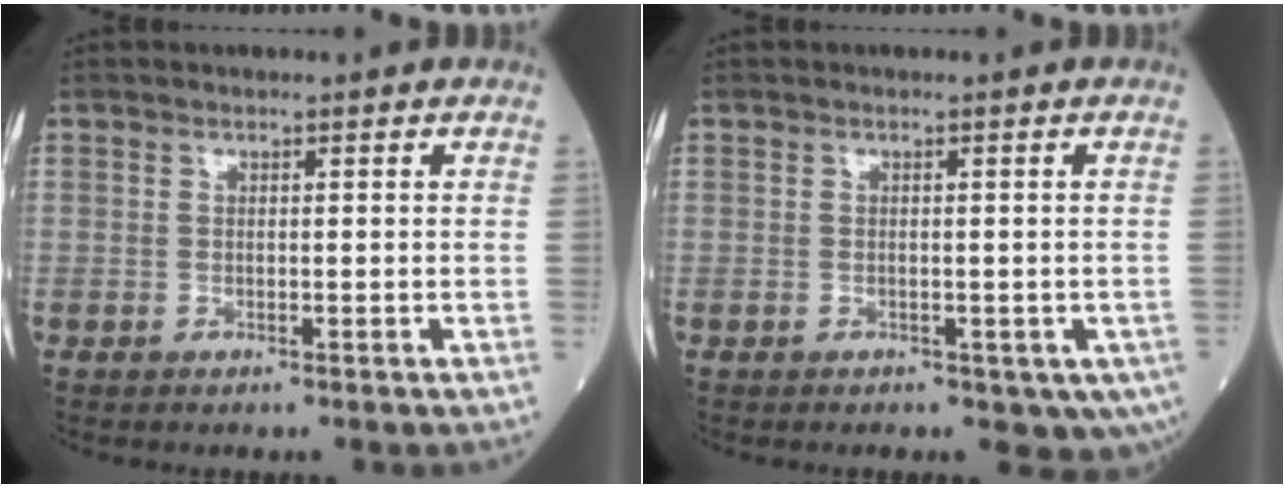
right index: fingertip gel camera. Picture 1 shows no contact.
{"total": 4.6, "force": [-2.4, 2.6, 3.0], "torque": [-0.018, -0.002, -0.031]}